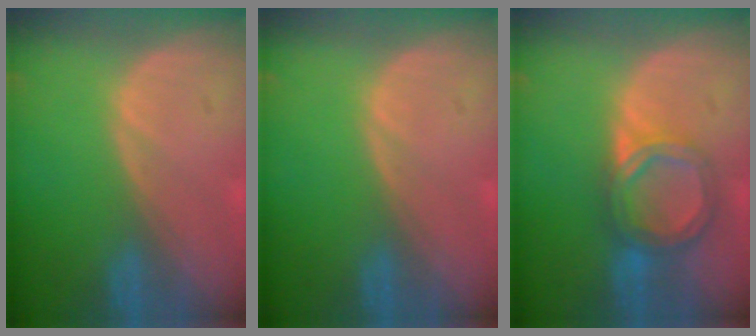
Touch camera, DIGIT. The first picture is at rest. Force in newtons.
{"total": 0.0}
{"total": 6.4, "press": 5.7, "slide": 3.0}